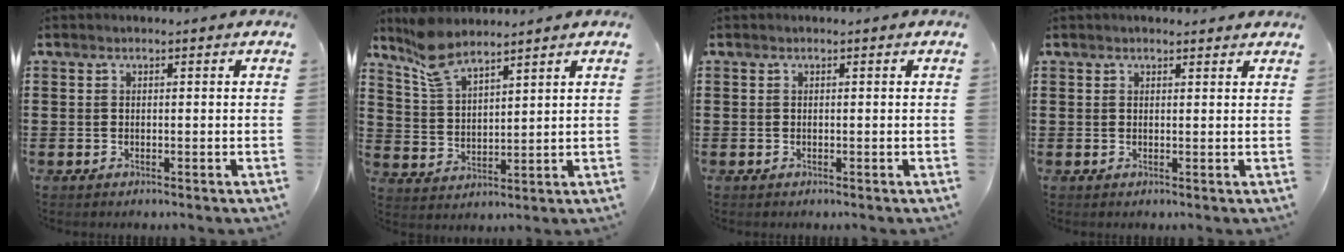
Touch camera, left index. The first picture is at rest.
{"total": 6.9, "force": [5.9, 1.5, 3.3], "torque": [-0.084, -0.009, 0.111]}
{"total": 0.0}
{"total": 1.3, "force": [1.2, 0.3, 0.3], "torque": [-0.007, 0.003, 0.023]}